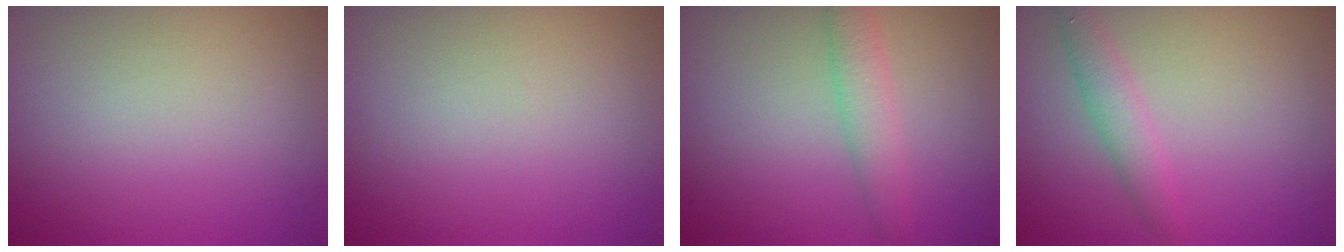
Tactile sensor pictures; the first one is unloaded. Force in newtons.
{"total": 0.0}
{"total": 2.8, "press": 2.8, "slide": 0.1}
{"total": 2.3, "press": 2.3, "slide": 0.0}